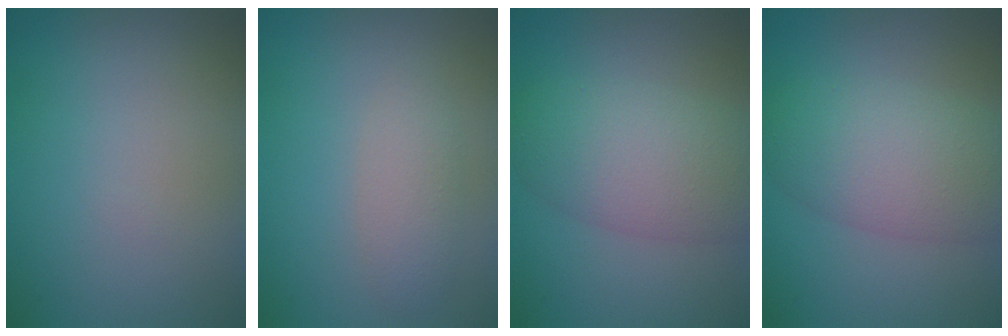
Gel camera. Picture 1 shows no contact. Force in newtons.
{"total": 2.1, "press": 2.1, "slide": 0.1}
{"total": 6.6, "press": 6.6, "slide": 0.3}
{"total": 6.6, "press": 6.6, "slide": 0.3}